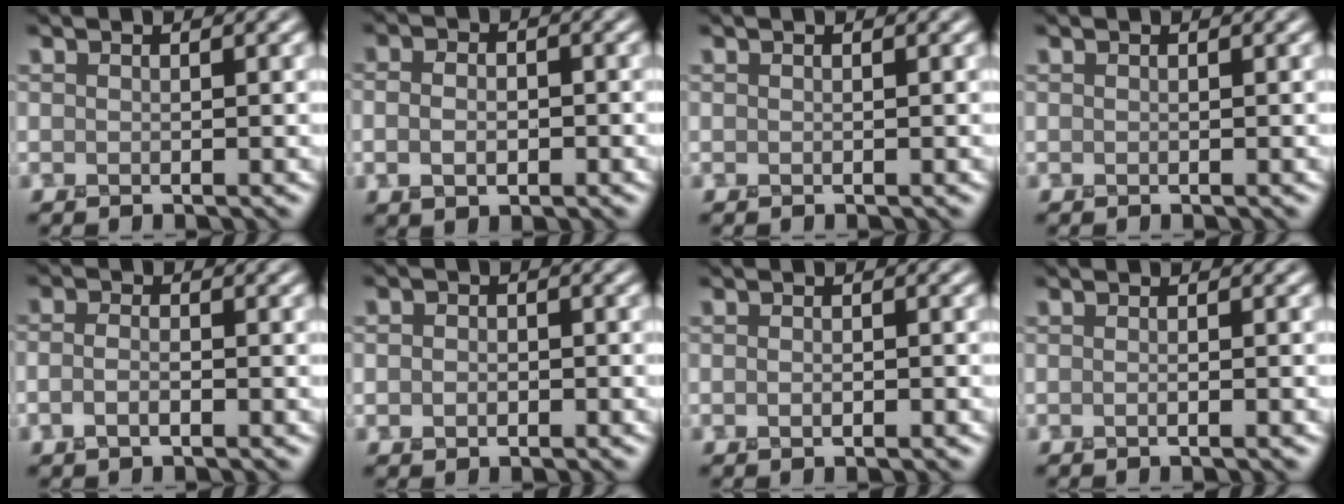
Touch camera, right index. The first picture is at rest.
{"total": 3.0, "force": [-0.4, 2.0, 2.1], "torque": [-0.028, 0.002, -0.009]}
{"total": 0.0}
{"total": 0.0}
{"total": 1.9, "force": [-0.7, 0.9, 1.5], "torque": [-0.032, -0.001, -0.019]}
{"total": 1.7, "force": [-0.3, 1.4, 0.9], "torque": [-0.005, 0.000, -0.012]}
{"total": 1.5, "force": [-0.4, 0.8, 1.3], "torque": [-0.010, 0.002, -0.008]}
{"total": 1.5, "force": [-0.2, 0.6, 1.4], "torque": [0.006, -0.003, -0.013]}